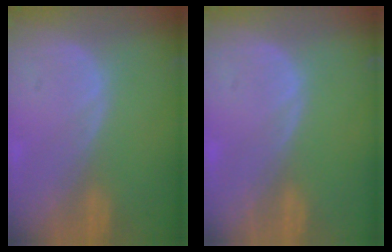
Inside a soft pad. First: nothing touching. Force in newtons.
{"total": 0.0}